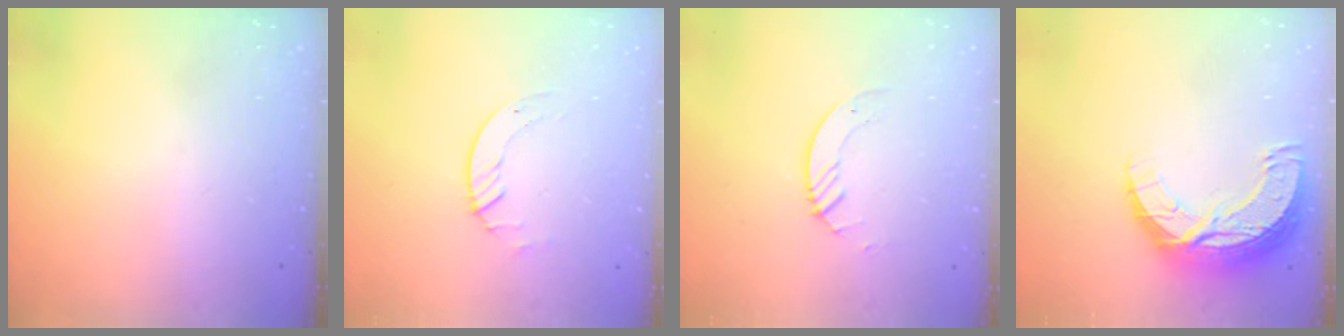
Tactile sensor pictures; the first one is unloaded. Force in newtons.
{"total": 2.0, "press": 2.0, "slide": 0.2}
{"total": 2.9, "press": 2.9, "slide": 0.3}
{"total": 12.7, "press": 12.6, "slide": 0.9}